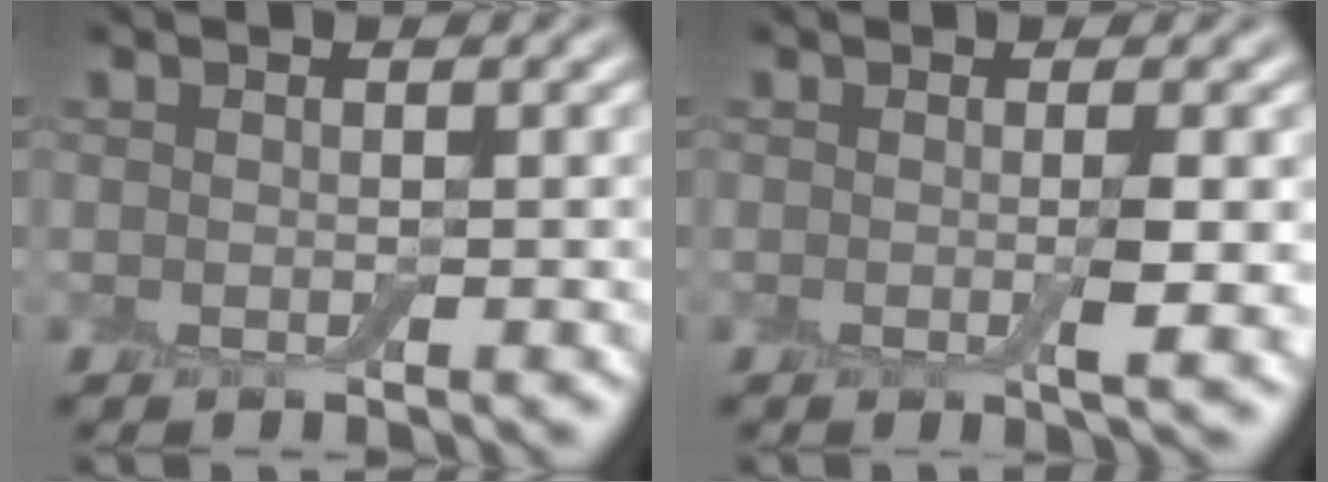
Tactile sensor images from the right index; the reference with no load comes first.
{"total": 2.7, "force": [-0.1, 0.3, 2.7], "torque": [-0.047, -0.007, -0.002]}